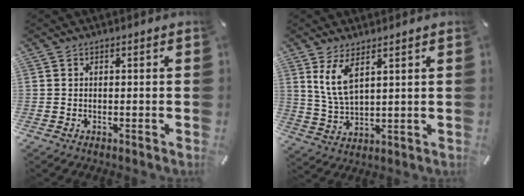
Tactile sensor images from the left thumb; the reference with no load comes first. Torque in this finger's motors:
{"motor_torque": [0.61, 1.20, 0.92, -1.11, 0.13]}